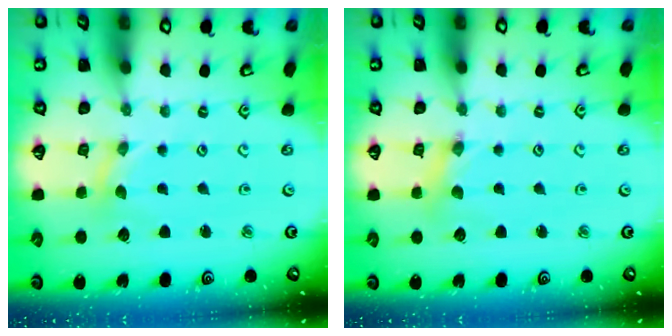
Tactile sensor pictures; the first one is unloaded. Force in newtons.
{"total": 1.5, "press": 1.5, "slide": 0.0}